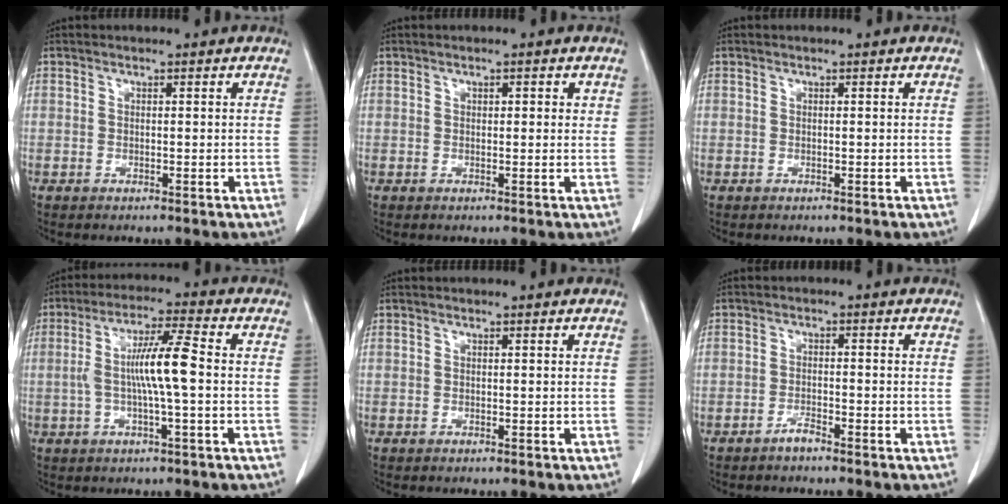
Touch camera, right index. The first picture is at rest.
{"total": 1.7, "force": [0.8, 0.7, 1.3], "torque": [-0.015, 0.000, 0.008]}
{"total": 0.0}
{"total": 8.4, "force": [-0.3, 0.3, 8.4], "torque": [-0.162, 0.014, -0.009]}
{"total": 0.0}
{"total": 1.8, "force": [-1.5, 0.3, 0.8], "torque": [-0.014, 0.001, -0.027]}